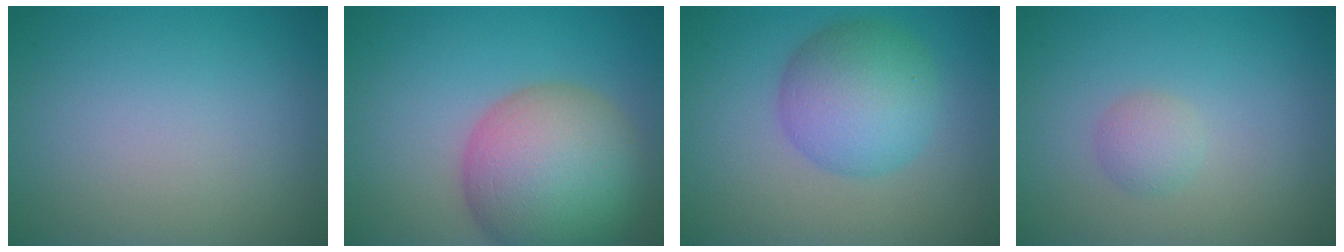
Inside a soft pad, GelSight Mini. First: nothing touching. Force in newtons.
{"total": 11.1, "press": 11.1, "slide": 0.7}
{"total": 6.3, "press": 6.3, "slide": 0.1}
{"total": 1.5, "press": 1.4, "slide": 0.1}